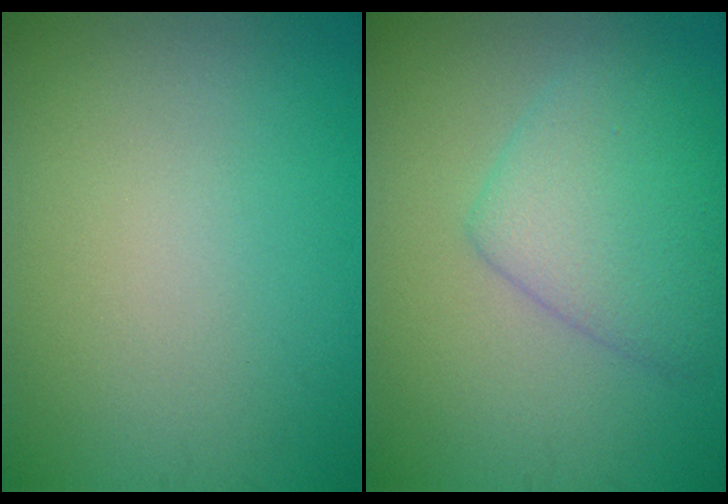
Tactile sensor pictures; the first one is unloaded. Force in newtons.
{"total": 4.5, "press": 4.5, "slide": 0.2}